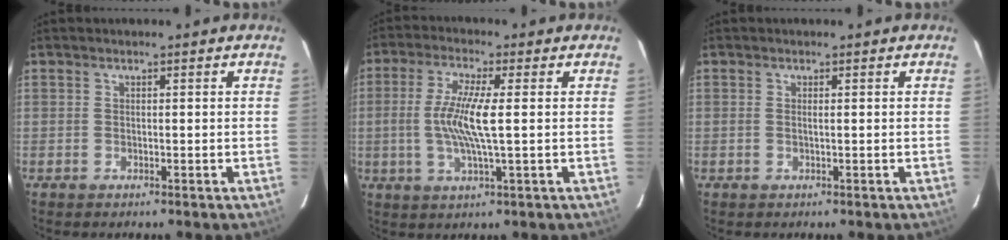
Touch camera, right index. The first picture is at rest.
{"total": 9.0, "force": [-0.1, 0.8, 8.9], "torque": [-0.177, -0.003, -0.005]}
{"total": 0.6, "force": [0.0, -0.2, 0.6], "torque": [-0.011, 0.001, -0.001]}